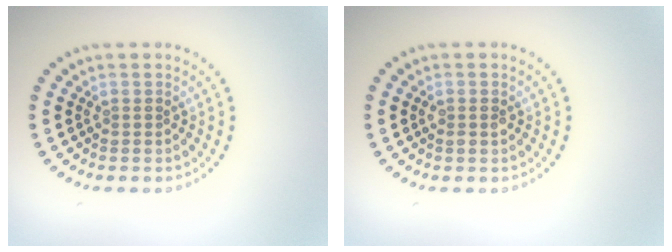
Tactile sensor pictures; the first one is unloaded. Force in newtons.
{"total": 1.1, "press": 1.0, "slide": 0.3}